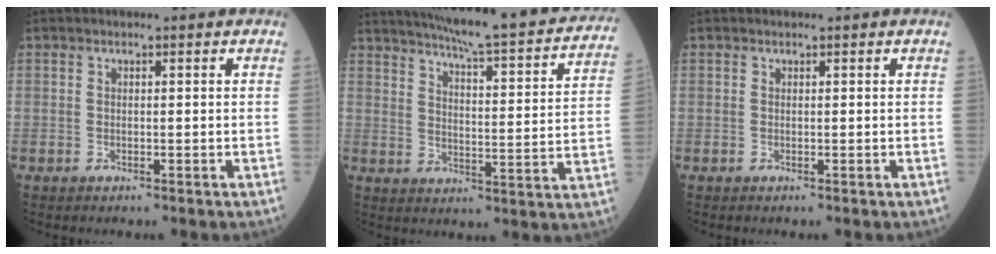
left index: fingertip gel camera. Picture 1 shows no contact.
{"total": 26.4, "force": [23.3, 2.0, 12.3], "torque": [-0.181, -0.046, 0.291]}
{"total": 0.0}